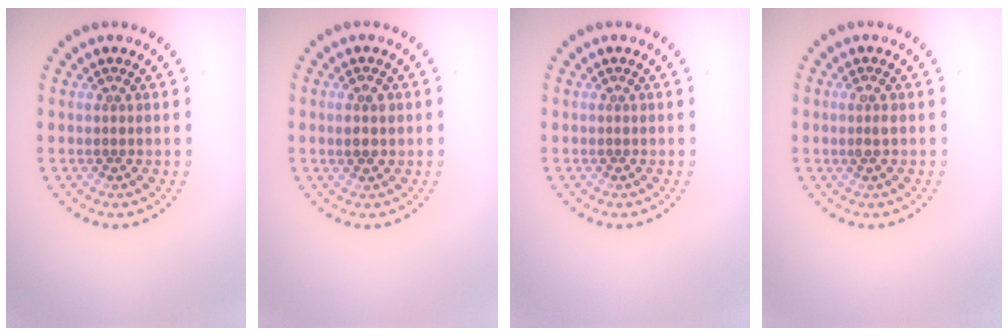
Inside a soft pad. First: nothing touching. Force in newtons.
{"total": 1.6, "press": 1.5, "slide": 0.5}
{"total": 0.0}
{"total": 0.9, "press": 0.7, "slide": 0.5}